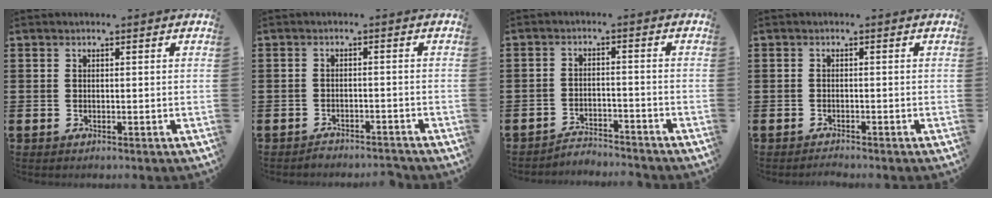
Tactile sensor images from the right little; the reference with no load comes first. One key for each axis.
{"total": 1.6, "fx": -1.6, "fy": 0.1, "fz": 0.0, "tx": -0.006, "ty": 0.003, "tz": -0.033}
{"total": 2.9, "fx": -2.9, "fy": 0.1, "fz": -0.2, "tx": -0.004, "ty": 0.003, "tz": -0.063}
{"total": 0.8, "fx": -0.8, "fy": 0.0, "fz": 0.0, "tx": -0.002, "ty": -0.002, "tz": -0.016}